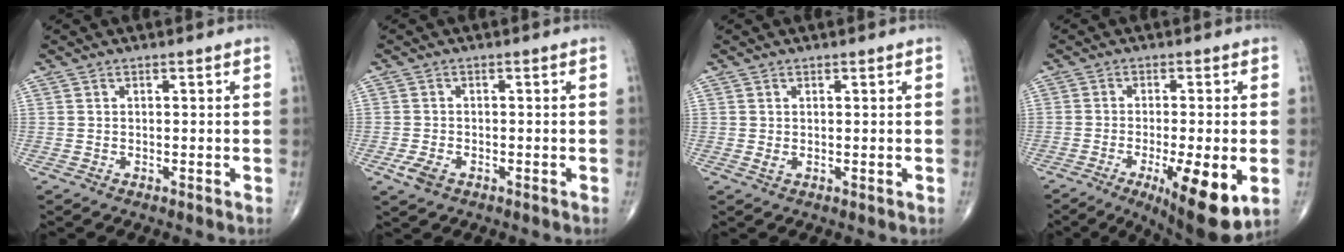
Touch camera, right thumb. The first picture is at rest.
{"total": 3.1, "force": [-1.5, 1.8, 2.1], "torque": [-0.049, 0.000, -0.025]}
{"total": 0.9, "force": [0.1, 0.3, 0.9], "torque": [-0.019, -0.001, 0.006]}
{"total": 14.1, "force": [-4.5, 3.5, 12.9], "torque": [-0.180, -0.017, -0.058]}